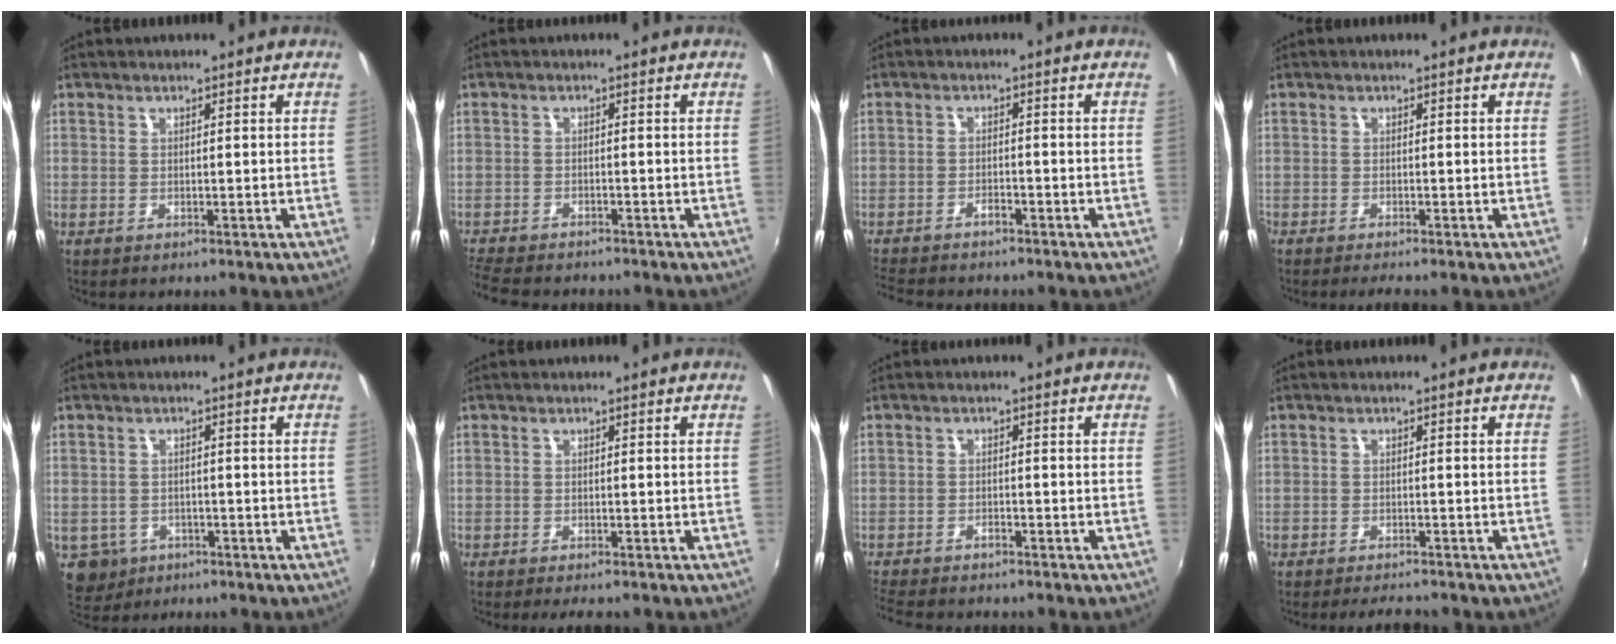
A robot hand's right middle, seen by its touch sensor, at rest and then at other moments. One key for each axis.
{"total": 8.3, "fx": -7.6, "fy": 1.9, "fz": 2.8, "tx": -0.085, "ty": -0.022, "tz": -0.129}
{"total": 6.4, "fx": -5.8, "fy": 1.5, "fz": 2.1, "tx": -0.065, "ty": -0.014, "tz": -0.098}
{"total": 1.8, "fx": -1.7, "fy": -0.2, "fz": 0.7, "tx": -0.021, "ty": -0.010, "tz": -0.032}
{"total": 5.4, "fx": -2.3, "fy": 4.7, "fz": 1.6, "tx": -0.042, "ty": -0.005, "tz": -0.027}
{"total": 3.3, "fx": -2.8, "fy": 0.8, "fz": 1.6, "tx": -0.034, "ty": -0.013, "tz": -0.044}
{"total": 6.2, "fx": -5.7, "fy": 1.3, "fz": 2.1, "tx": -0.064, "ty": -0.019, "tz": -0.097}
{"total": 4.0, "fx": -3.7, "fy": 0.7, "fz": 1.4, "tx": -0.036, "ty": -0.010, "tz": -0.056}